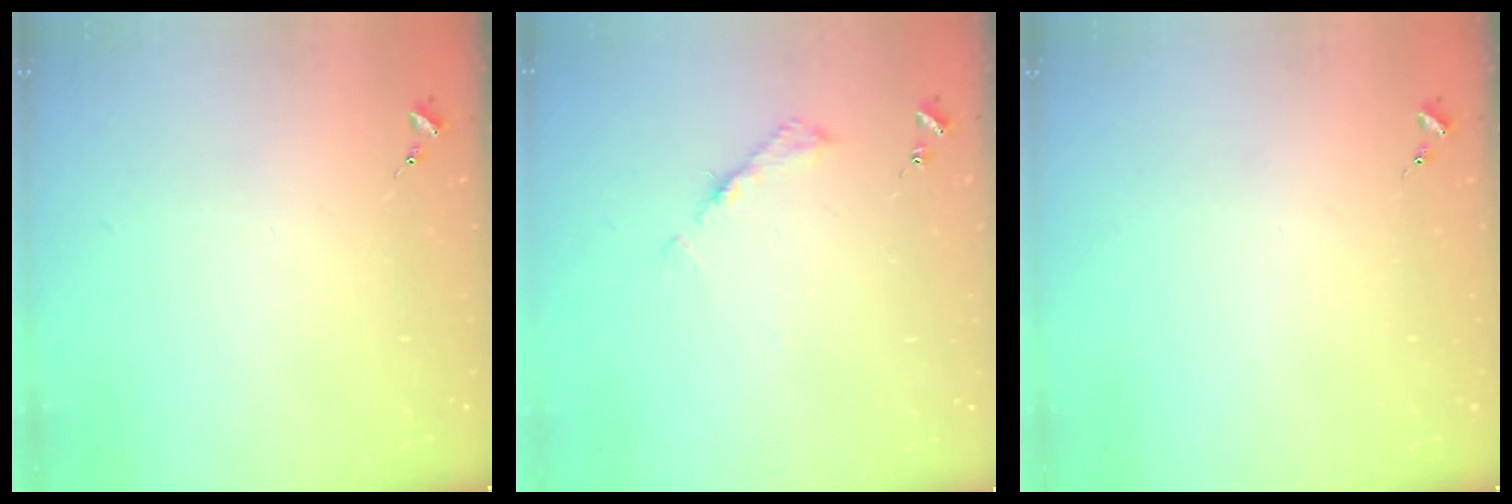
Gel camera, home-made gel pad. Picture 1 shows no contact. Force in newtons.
{"total": 5.3, "press": 5.3, "slide": 0.5}
{"total": 0.0}